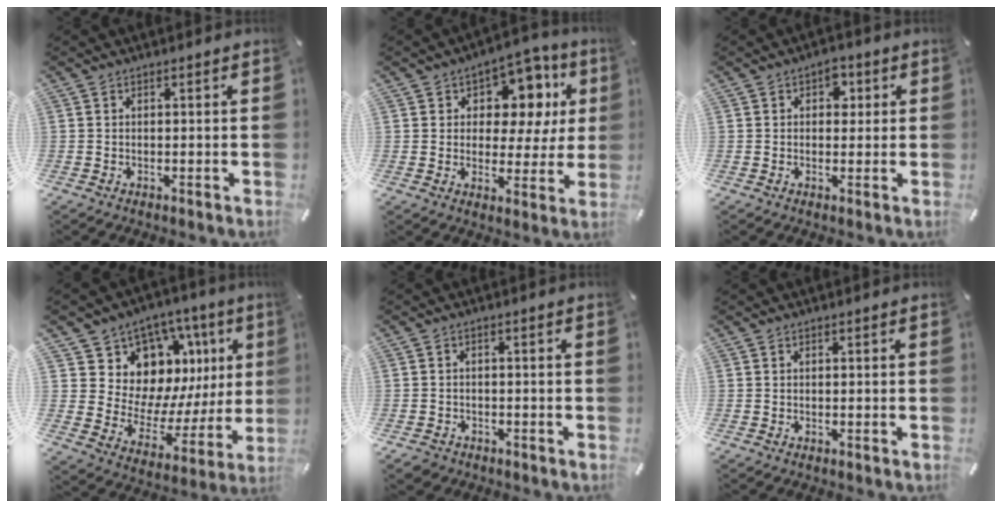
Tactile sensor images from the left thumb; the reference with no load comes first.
{"total": 11.3, "force": [4.7, 8.2, 6.2], "torque": [-0.081, -0.033, 0.083]}
{"total": 3.6, "force": [1.0, 2.7, 2.1], "torque": [-0.014, -0.003, 0.008]}
{"total": 11.6, "force": [6.7, 9.0, 2.7], "torque": [-0.027, -0.097, 0.127]}
{"total": 2.3, "force": [-1.7, 1.5, 0.5], "torque": [-0.017, 0.008, -0.038]}
{"total": 0.0}